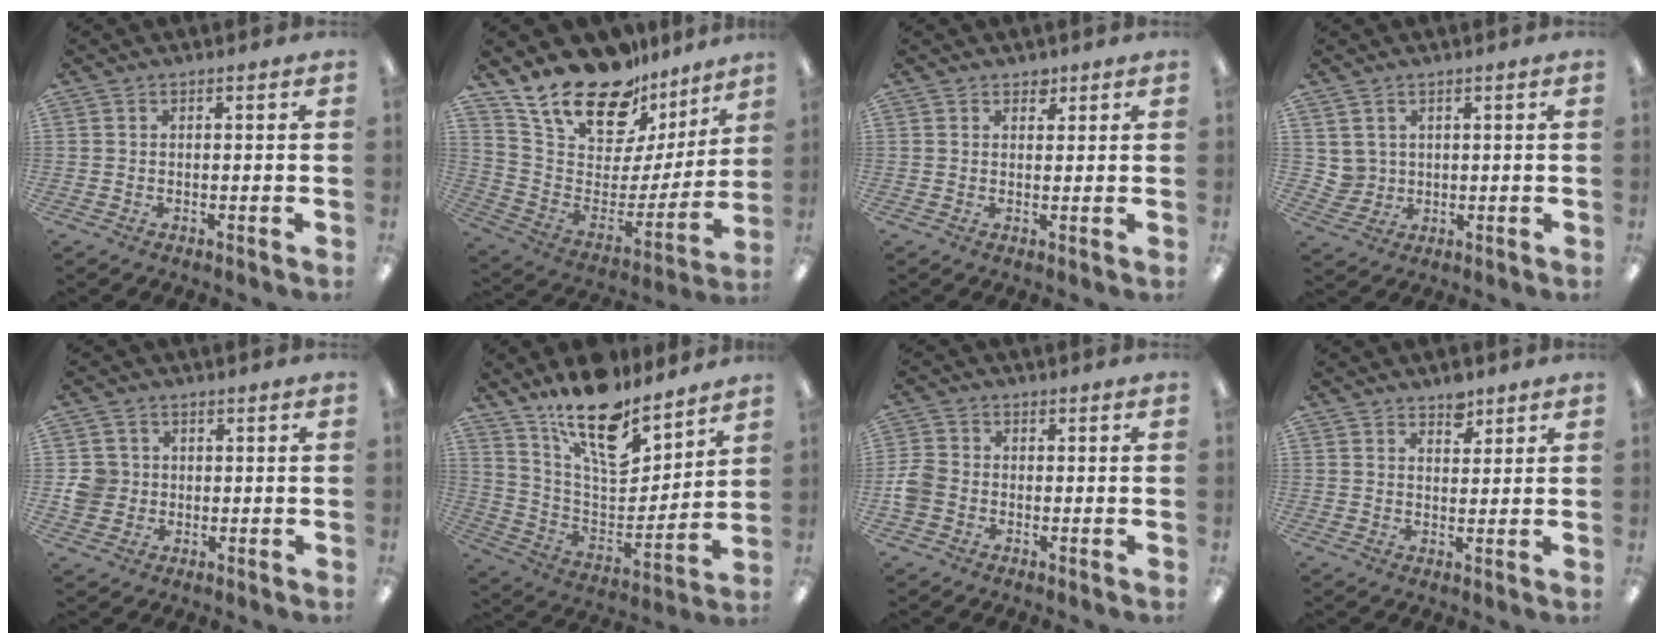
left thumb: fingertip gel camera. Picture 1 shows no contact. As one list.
[{"total": 21.3, "force": [17.0, 9.0, 9.0], "torque": [-0.172, -0.123, 0.308]}, {"total": 1.9, "force": [1.5, 1.2, 0.4], "torque": [-0.002, -0.003, 0.025]}, {"total": 3.7, "force": [2.2, 2.9, -0.1], "torque": [-0.013, -0.002, 0.044]}, {"total": 5.4, "force": [0.3, 5.2, 1.2], "torque": [-0.017, 0.009, 0.007]}, {"total": 18.7, "force": [13.7, 7.4, 10.3], "torque": [-0.179, -0.096, 0.243]}, {"total": 4.8, "force": [-1.3, 4.0, 2.3], "torque": [-0.050, 0.012, -0.023]}, {"total": 4.1, "force": [3.2, 2.0, 1.6], "torque": [-0.005, -0.021, 0.053]}]